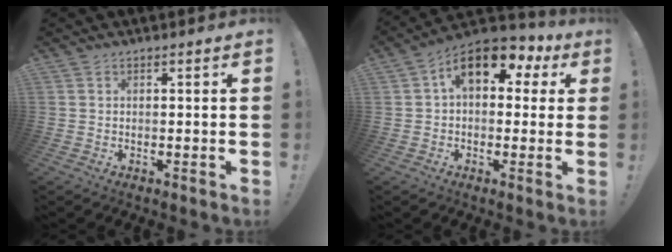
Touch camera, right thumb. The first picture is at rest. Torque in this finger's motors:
{"motor_torque": [1.92, 2.16, 1.41, 0.00, 0.07]}